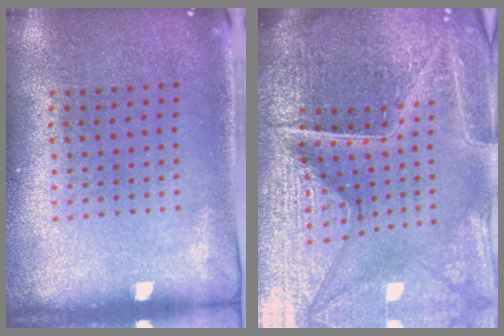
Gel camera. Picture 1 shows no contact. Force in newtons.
{"total": 6.3, "press": 5.7, "slide": 2.7}